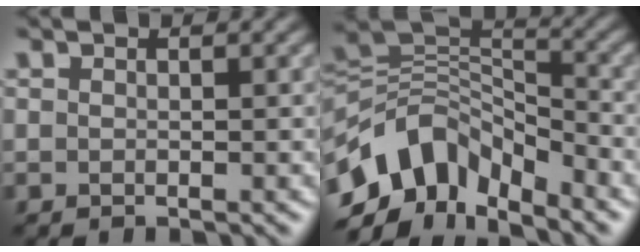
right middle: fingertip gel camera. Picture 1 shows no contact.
{"total": 9.8, "force": [-5.8, 5.5, 5.6], "torque": [-0.091, 0.008, -0.118]}